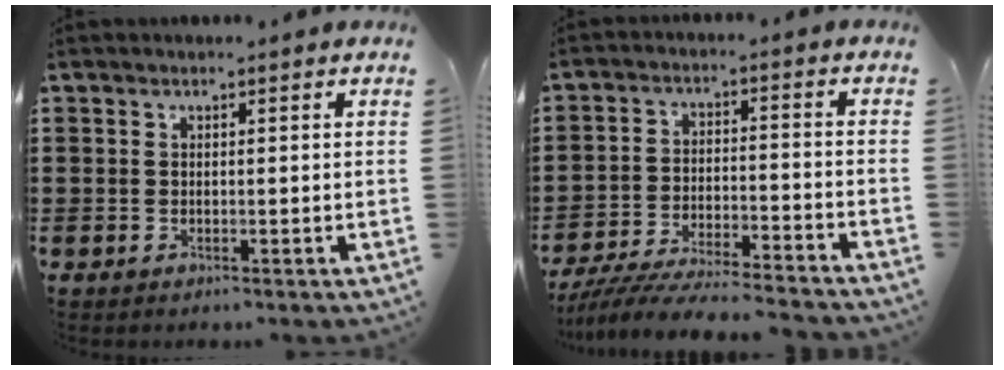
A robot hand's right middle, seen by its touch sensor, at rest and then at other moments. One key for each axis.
{"total": 6.5, "fx": -6.2, "fy": 0.0, "fz": 1.9, "tx": -0.045, "ty": -0.009, "tz": -0.123}